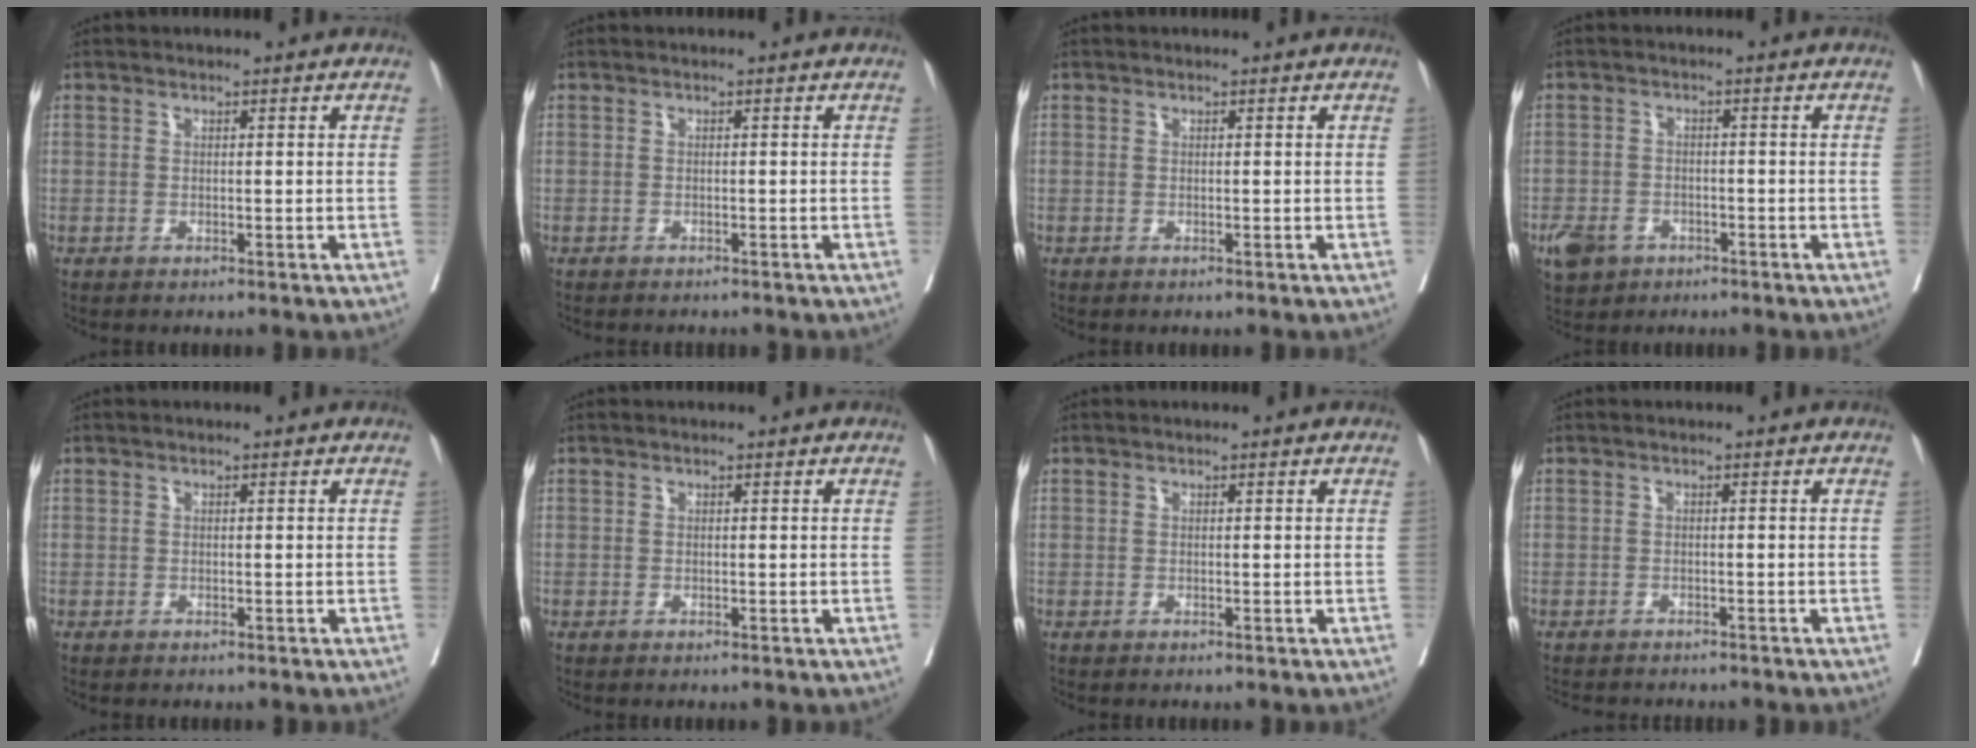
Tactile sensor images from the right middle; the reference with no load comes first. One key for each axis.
{"total": 2.3, "fx": -2.1, "fy": 0.4, "fz": 0.8, "tx": -0.014, "ty": -0.004, "tz": -0.026}
{"total": 0.0}
{"total": 6.6, "fx": -3.7, "fy": 4.9, "fz": 2.3, "tx": -0.047, "ty": 0.002, "tz": -0.057}
{"total": 0.0}
{"total": 0.0}
{"total": 0.0}
{"total": 6.2, "fx": -5.6, "fy": 1.6, "fz": 2.1, "tx": -0.028, "ty": -0.003, "tz": -0.076}